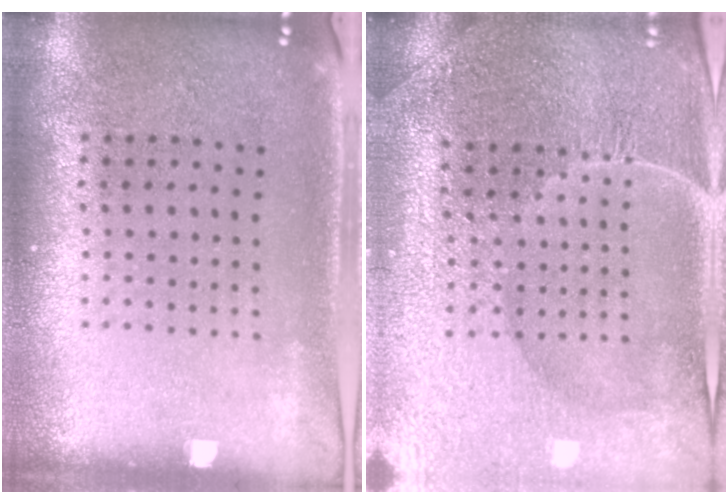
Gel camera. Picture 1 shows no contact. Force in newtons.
{"total": 4.3, "press": 4.1, "slide": 1.2}